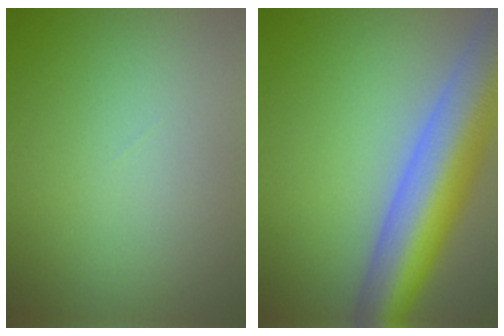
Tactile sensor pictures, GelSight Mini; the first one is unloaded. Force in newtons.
{"total": 11.0, "press": 10.9, "slide": 0.9}